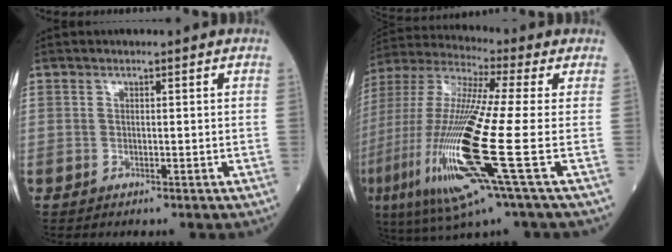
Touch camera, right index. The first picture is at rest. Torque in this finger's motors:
{"motor_torque": [1.46, -0.68, 1.05, 0.21]}